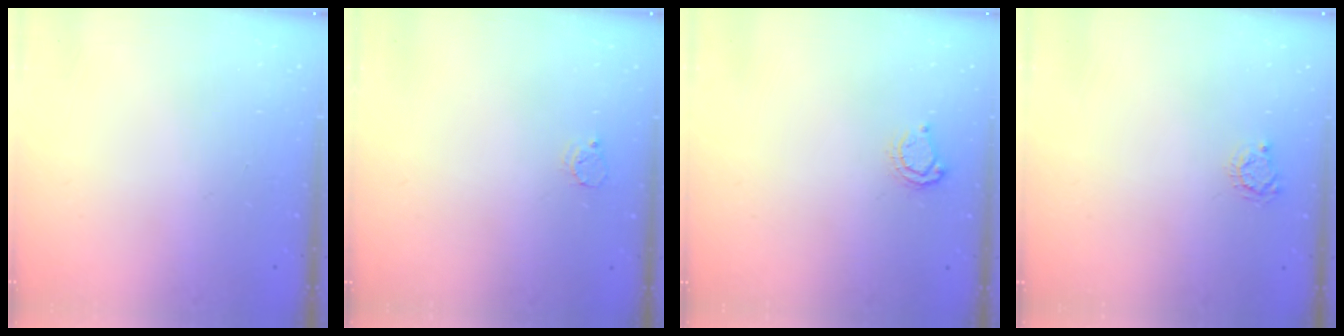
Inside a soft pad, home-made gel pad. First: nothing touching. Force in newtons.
{"total": 3.2, "press": 3.2, "slide": 0.1}
{"total": 4.8, "press": 4.8, "slide": 0.5}
{"total": 3.4, "press": 3.4, "slide": 0.4}